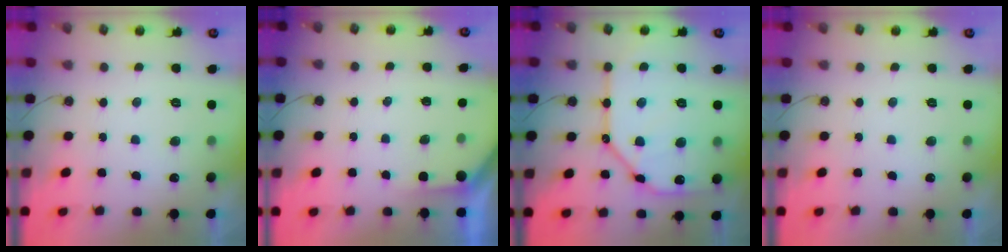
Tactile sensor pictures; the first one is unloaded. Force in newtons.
{"total": 1.5, "press": 1.5, "slide": 0.1}
{"total": 17.7, "press": 17.6, "slide": 2.0}
{"total": 0.0}